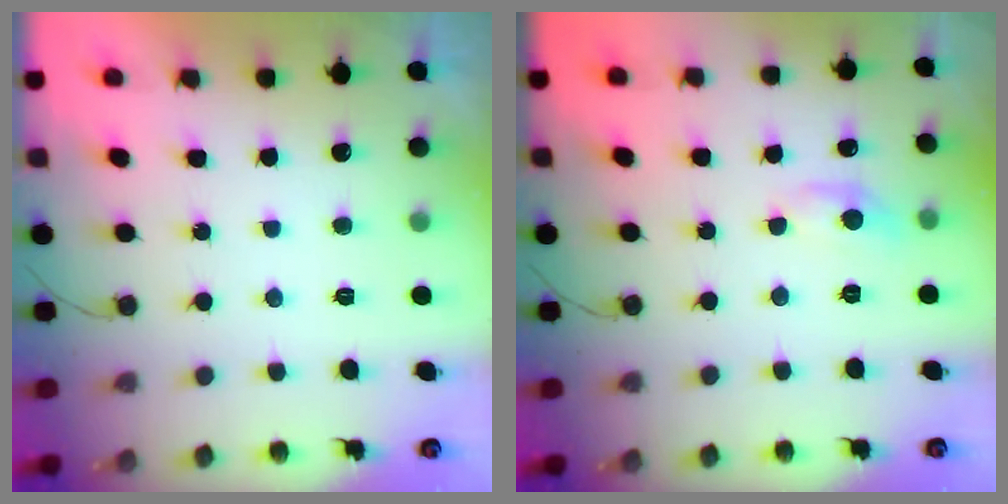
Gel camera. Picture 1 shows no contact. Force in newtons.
{"total": 6.2, "press": 6.2, "slide": 0.6}